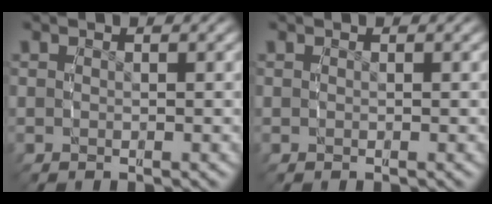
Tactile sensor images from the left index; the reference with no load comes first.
{"total": 0.0}